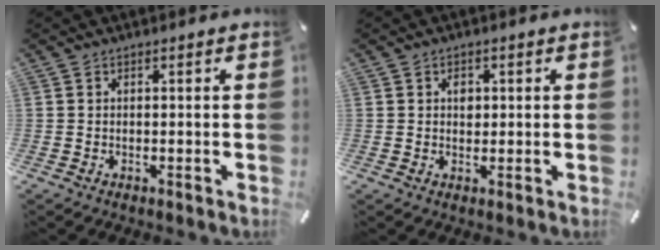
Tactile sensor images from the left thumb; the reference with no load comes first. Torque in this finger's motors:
{"motor_torque": [0.12, 0.38, 0.17, -0.24, 0.06]}